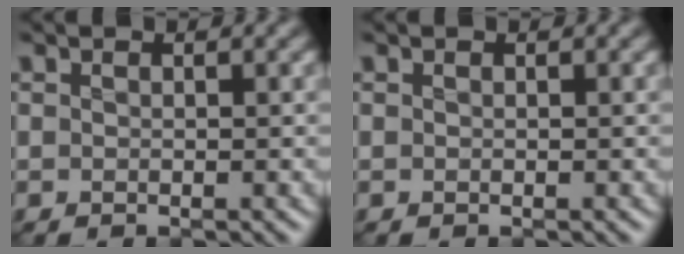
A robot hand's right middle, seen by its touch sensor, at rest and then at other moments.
{"total": 0.0}